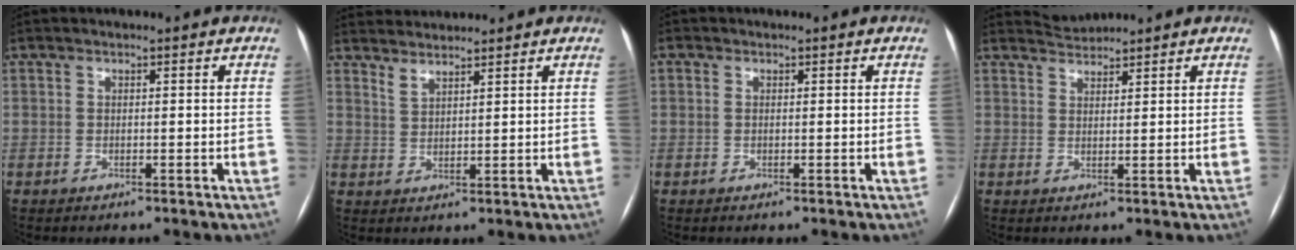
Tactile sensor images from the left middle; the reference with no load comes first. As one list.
[{"total": 5.1, "force": [5.0, 0.6, 0.6], "torque": [-0.008, 0.016, 0.088]}, {"total": 0.0}, {"total": 2.4, "force": [2.3, -0.2, -0.7], "torque": [0.003, 0.007, 0.049]}]